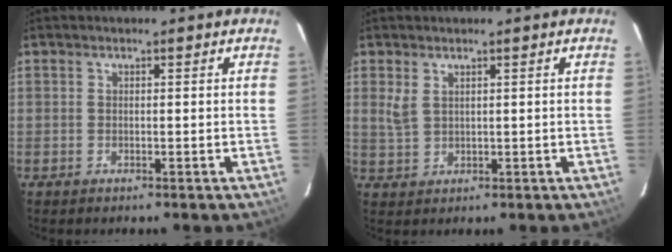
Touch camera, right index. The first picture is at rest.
{"total": 2.7, "force": [1.4, 1.5, 1.7], "torque": [-0.034, 0.000, 0.031]}